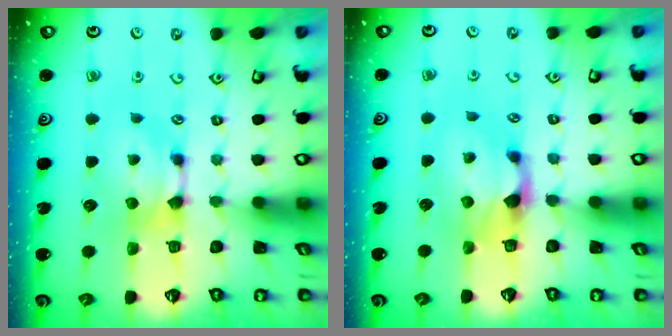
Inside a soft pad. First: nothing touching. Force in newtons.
{"total": 2.2, "press": 1.8, "slide": 1.1}